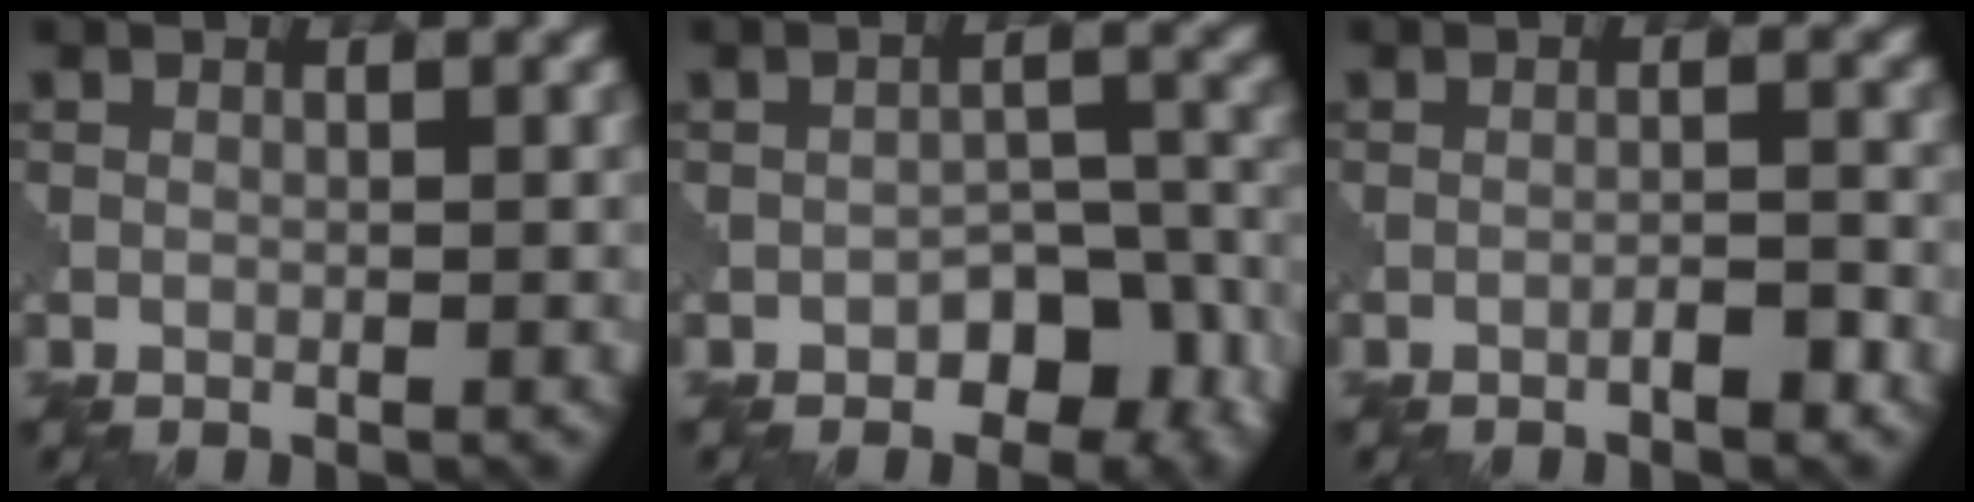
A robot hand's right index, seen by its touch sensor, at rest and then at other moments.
{"total": 5.8, "force": [-3.2, 3.4, 3.4], "torque": [-0.031, -0.001, -0.046]}
{"total": 1.7, "force": [-1.1, 0.2, 1.2], "torque": [-0.016, 0.006, -0.021]}